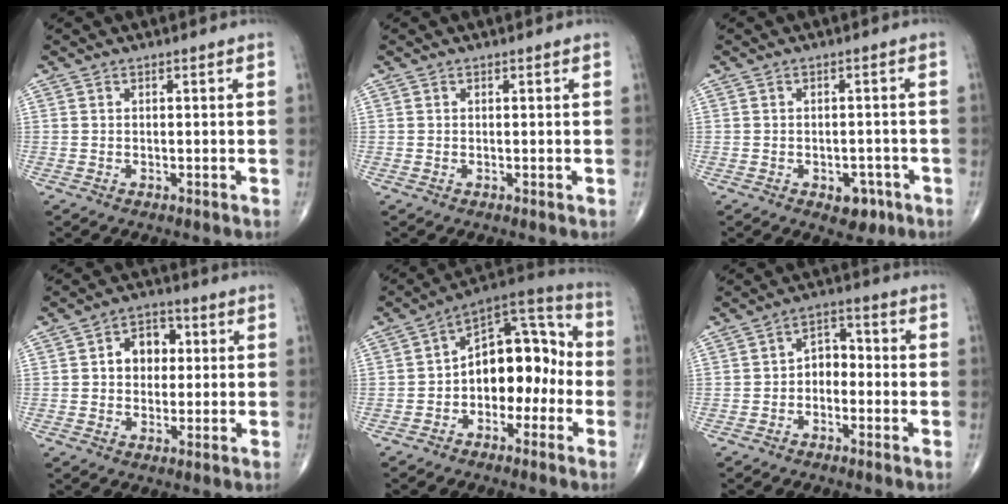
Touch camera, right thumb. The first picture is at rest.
{"total": 0.0}
{"total": 4.4, "force": [-2.1, 2.9, 2.6], "torque": [-0.013, 0.011, -0.023]}
{"total": 7.4, "force": [1.2, 5.6, 4.6], "torque": [-0.035, 0.013, 0.012]}
{"total": 14.4, "force": [-2.4, 9.2, 10.8], "torque": [-0.112, 0.052, -0.050]}
{"total": 5.0, "force": [-1.5, 3.6, 3.1], "torque": [-0.026, 0.032, -0.038]}